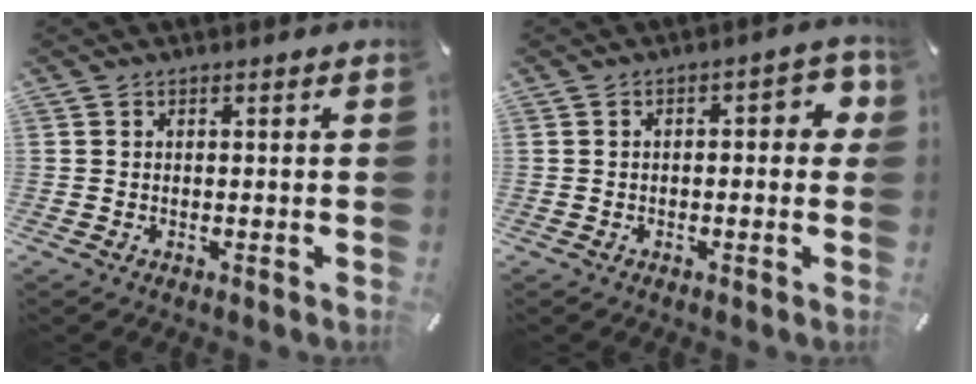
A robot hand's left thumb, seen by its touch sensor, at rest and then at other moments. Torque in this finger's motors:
{"motor_torque": [0.08, 0.07, 0.18, 0.23, 0.01]}